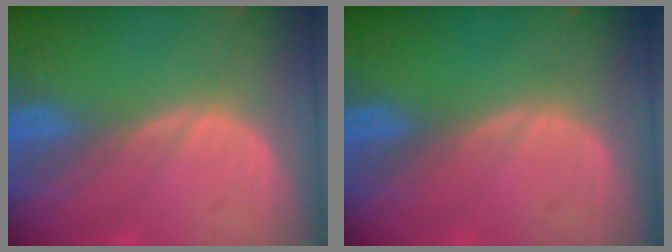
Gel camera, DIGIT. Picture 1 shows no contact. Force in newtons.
{"total": 0.0}